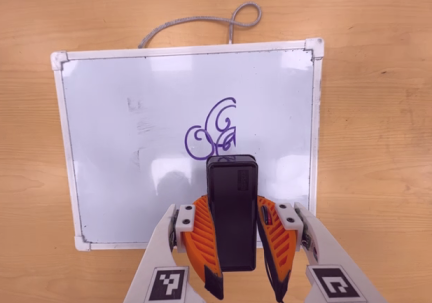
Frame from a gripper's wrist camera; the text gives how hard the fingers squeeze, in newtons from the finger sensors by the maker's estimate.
{"total": 9.6, "left": 7.9, "right": 11.2}